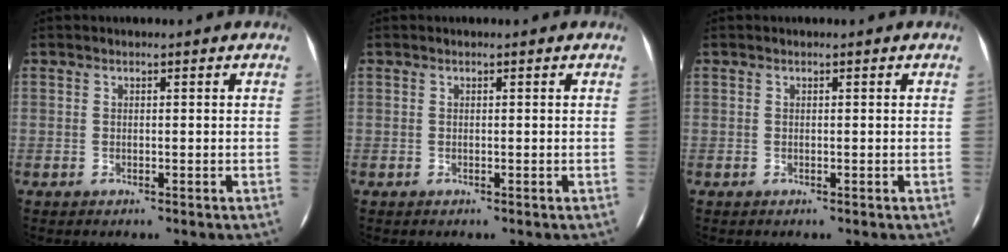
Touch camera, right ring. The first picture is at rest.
{"total": 0.0}
{"total": 0.0}